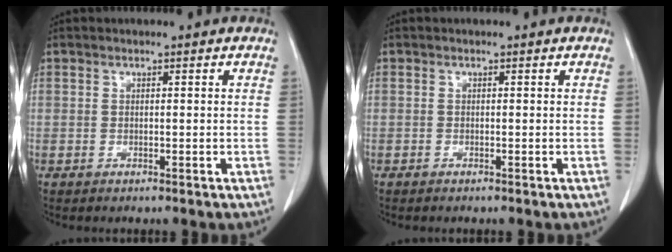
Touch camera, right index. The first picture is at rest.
{"total": 0.0}